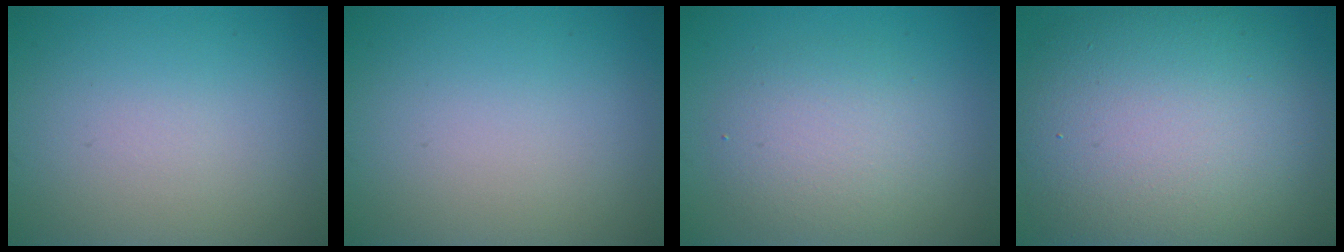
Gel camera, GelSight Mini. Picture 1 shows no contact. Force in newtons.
{"total": 0.0}
{"total": 3.7, "press": 3.7, "slide": 0.0}
{"total": 13.9, "press": 13.9, "slide": 0.8}